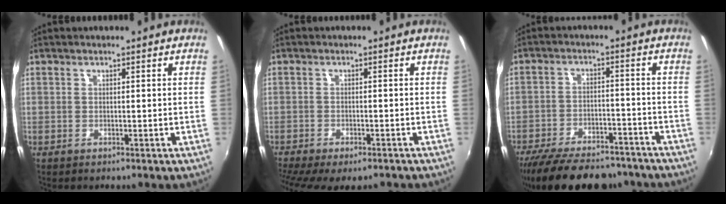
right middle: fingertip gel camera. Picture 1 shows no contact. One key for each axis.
{"total": 9.3, "fx": -7.4, "fy": 2.6, "fz": 5.0, "tx": -0.112, "ty": -0.040, "tz": -0.116}
{"total": 20.8, "fx": -17.2, "fy": 7.5, "fz": 9.1, "tx": -0.189, "ty": -0.009, "tz": -0.242}